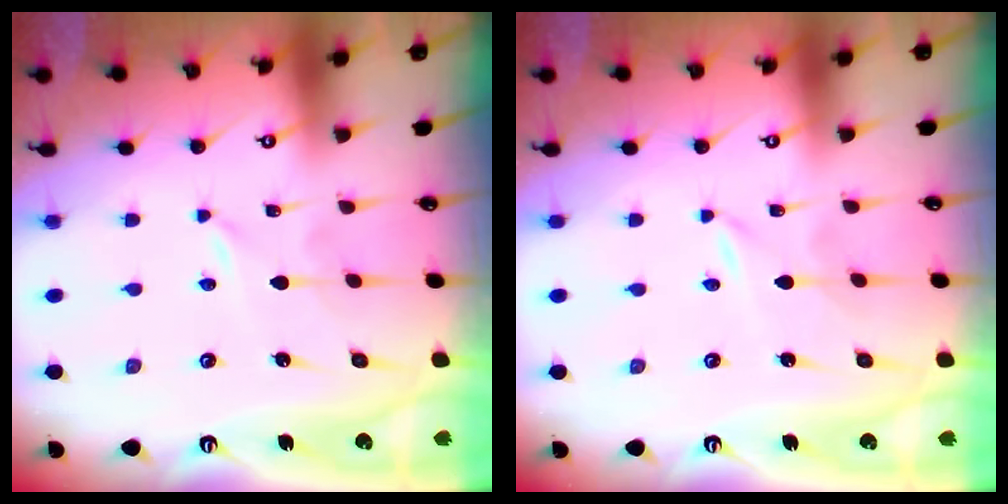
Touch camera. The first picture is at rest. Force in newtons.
{"total": 0.0}